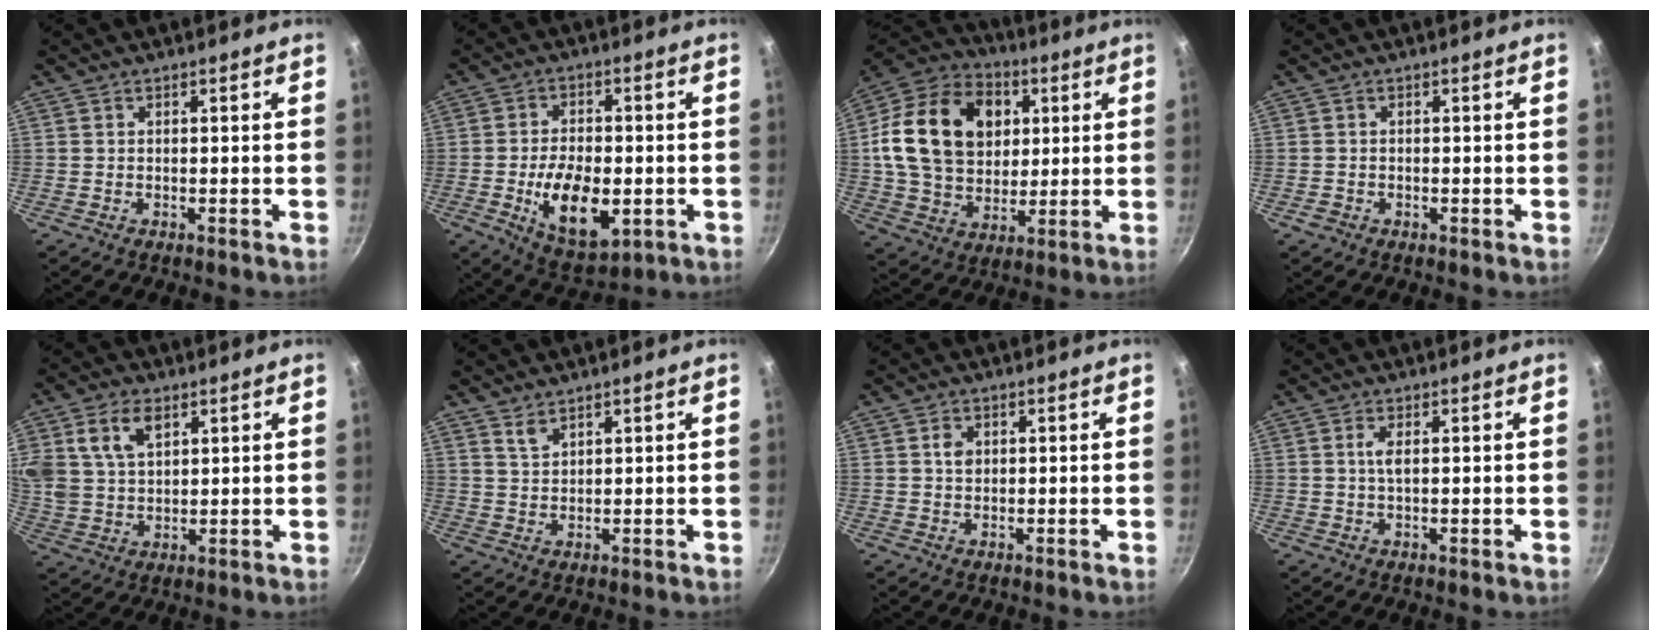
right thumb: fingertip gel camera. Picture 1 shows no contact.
{"total": 13.5, "force": [-2.9, 7.3, 11.0], "torque": [-0.166, 0.001, -0.038]}
{"total": 23.2, "force": [4.9, 17.4, 14.7], "torque": [-0.232, 0.009, 0.082]}
{"total": 1.3, "force": [-0.6, 1.0, 0.6], "torque": [-0.011, 0.002, -0.009]}
{"total": 10.9, "force": [4.7, 7.1, 6.8], "torque": [-0.122, -0.005, 0.090]}
{"total": 2.5, "force": [1.9, 1.0, 1.2], "torque": [-0.022, -0.011, 0.042]}
{"total": 2.2, "force": [0.5, 1.8, 1.3], "torque": [-0.015, 0.002, 0.007]}
{"total": 2.2, "force": [0.5, 0.7, 2.0], "torque": [-0.041, 0.001, 0.010]}